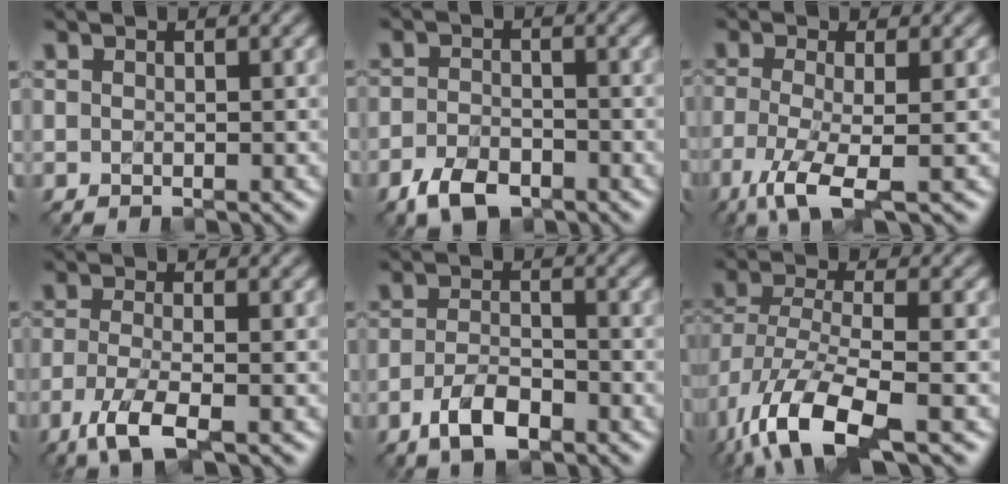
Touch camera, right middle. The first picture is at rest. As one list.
[{"total": 3.1, "force": [-2.4, 1.5, 1.3], "torque": [-0.031, 0.006, -0.051]}, {"total": 5.2, "force": [-2.7, 1.2, 4.3], "torque": [-0.103, -0.006, -0.059]}, {"total": 4.4, "force": [-2.8, 1.0, 3.2], "torque": [-0.076, 0.000, -0.061]}, {"total": 3.4, "force": [-2.3, 1.2, 2.2], "torque": [-0.051, 0.007, -0.046]}, {"total": 8.4, "force": [-4.2, 3.4, 6.4], "torque": [-0.152, -0.009, -0.082]}]